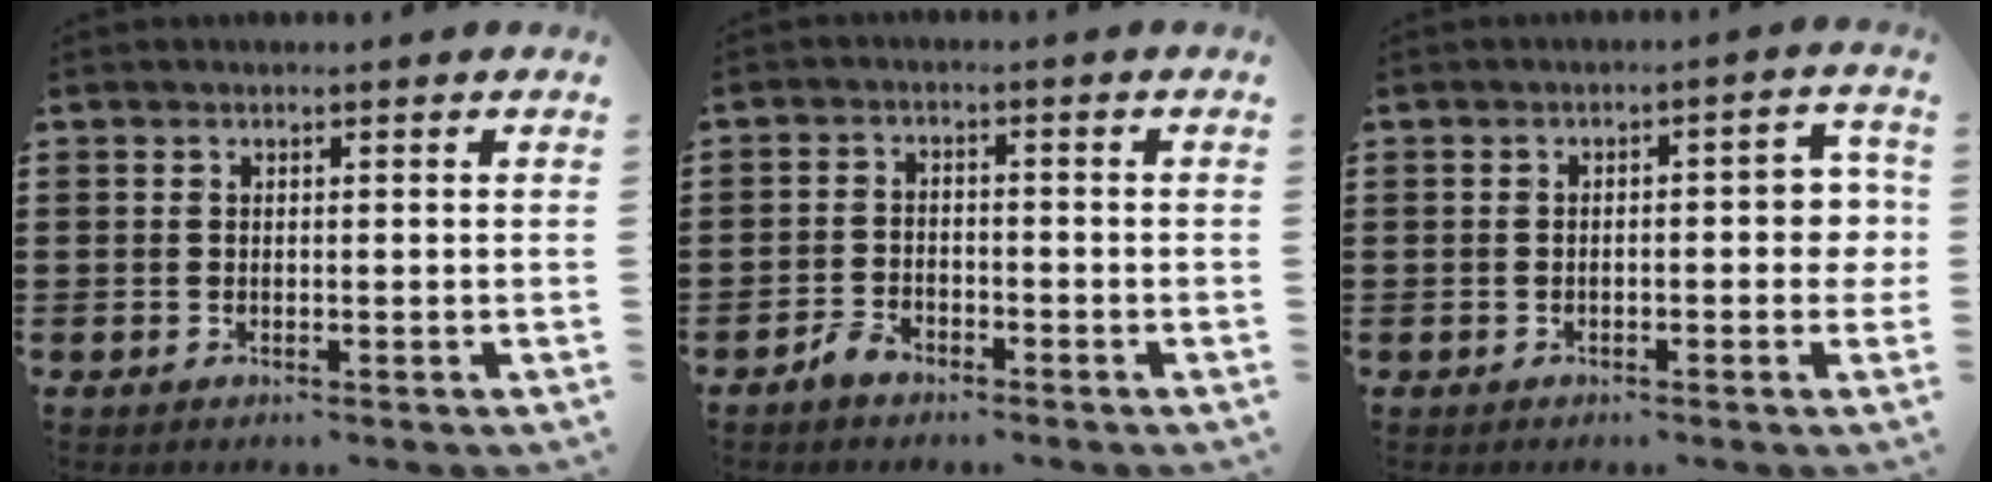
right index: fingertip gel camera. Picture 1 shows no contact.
{"total": 2.5, "force": [-2.1, 1.1, 0.7], "torque": [-0.016, 0.008, -0.044]}
{"total": 4.1, "force": [-0.6, 1.2, 3.8], "torque": [-0.057, 0.002, -0.015]}